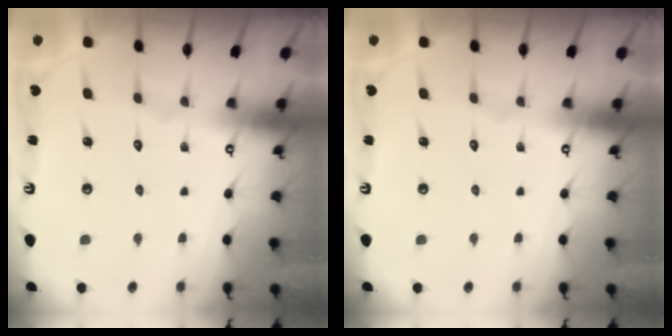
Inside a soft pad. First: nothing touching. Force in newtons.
{"total": 0.0}